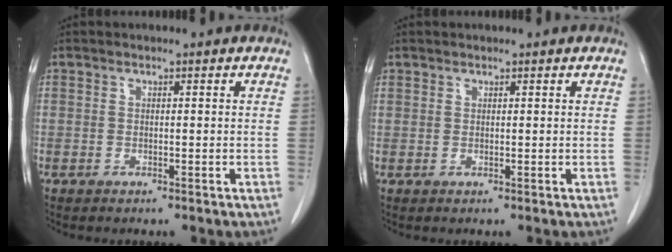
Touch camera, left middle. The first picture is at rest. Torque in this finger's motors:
{"motor_torque": [1.08, -1.06, -0.09, -0.18]}